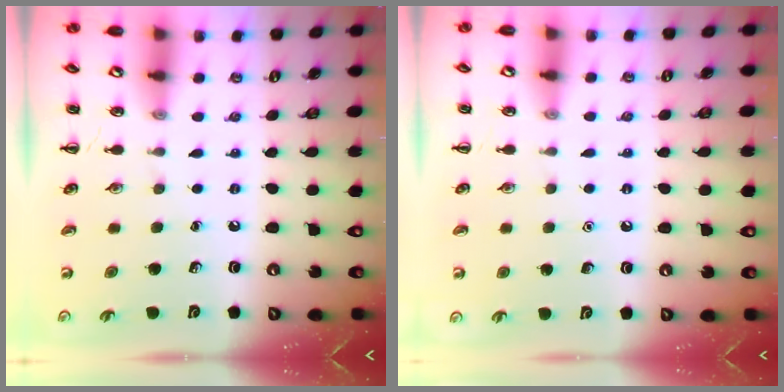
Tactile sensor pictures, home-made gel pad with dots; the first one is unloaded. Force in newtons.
{"total": 1.5, "press": 1.5, "slide": 0.1}